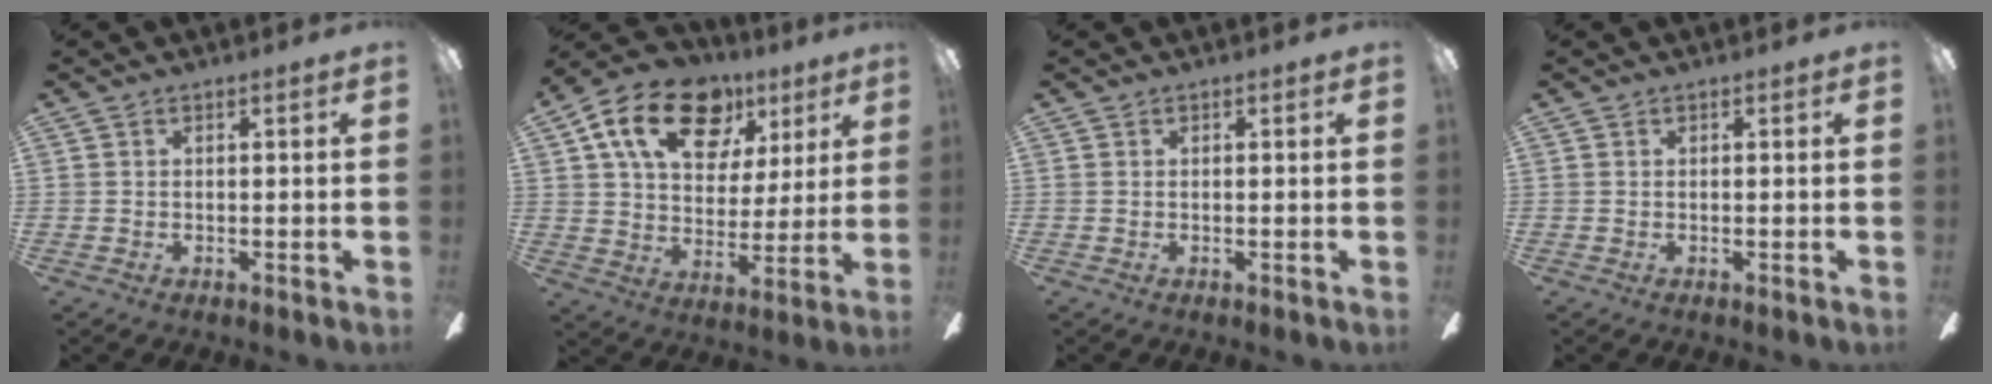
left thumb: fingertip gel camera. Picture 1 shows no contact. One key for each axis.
{"total": 19.8, "fx": 10.4, "fy": 12.2, "fz": 11.7, "tx": -0.192, "ty": -0.035, "tz": 0.185}
{"total": 0.0}
{"total": 0.0}